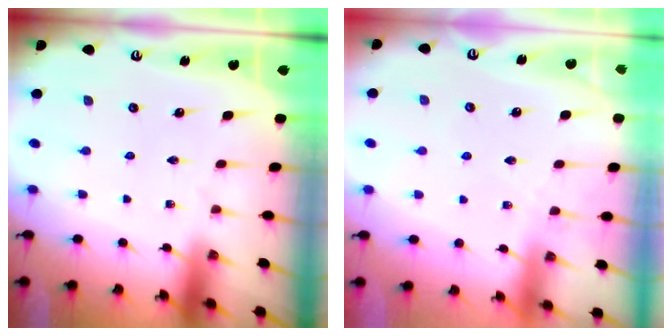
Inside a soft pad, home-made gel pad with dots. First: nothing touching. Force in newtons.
{"total": 3.0, "press": 3.0, "slide": 0.6}